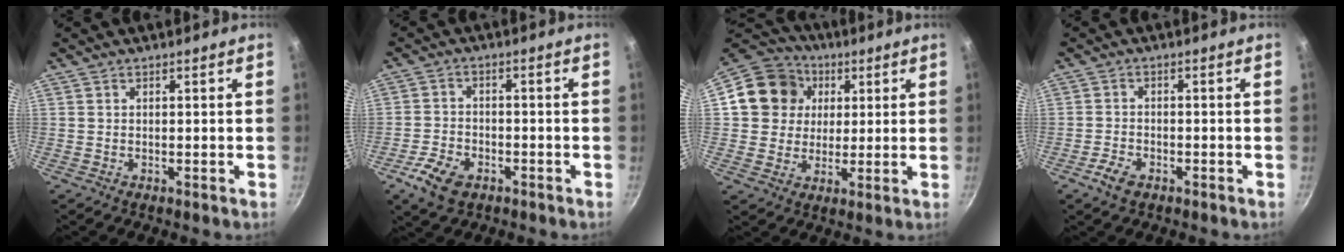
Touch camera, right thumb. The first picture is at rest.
{"total": 7.4, "force": [-3.9, 4.4, 4.4], "torque": [-0.086, 0.020, -0.070]}
{"total": 13.5, "force": [3.2, 12.1, 5.0], "torque": [-0.064, 0.018, 0.047]}
{"total": 3.7, "force": [-2.2, 2.0, 2.2], "torque": [-0.046, 0.015, -0.043]}